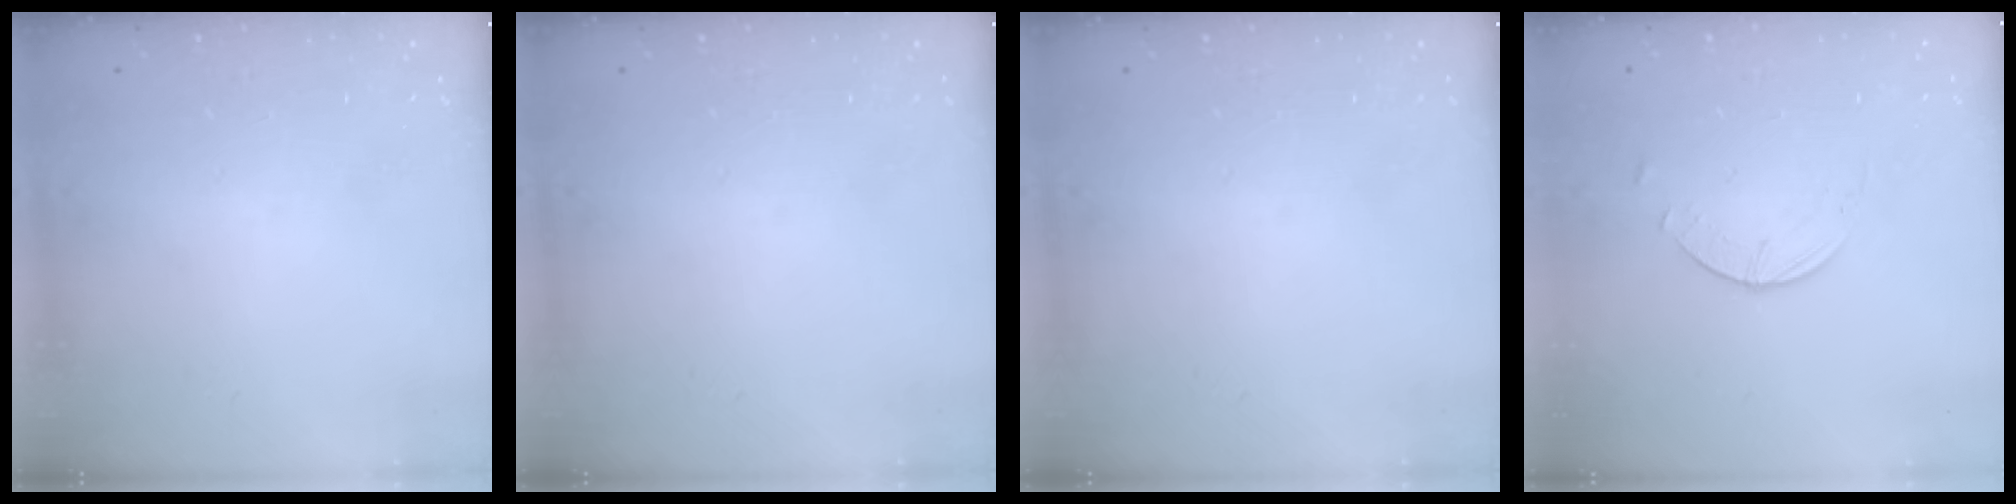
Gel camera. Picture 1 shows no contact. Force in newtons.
{"total": 0.0}
{"total": 0.0}
{"total": 0.9, "press": 0.9, "slide": 0.1}